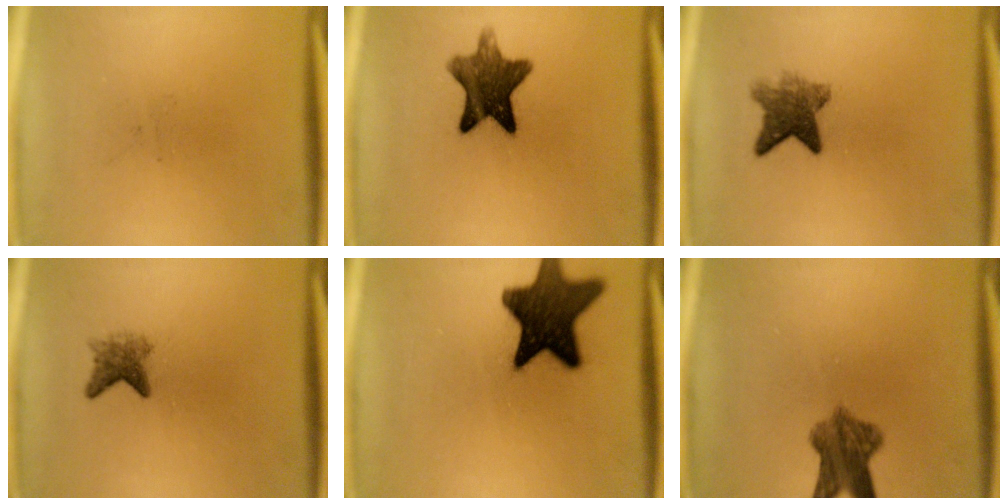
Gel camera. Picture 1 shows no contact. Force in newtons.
{"total": 10.3}
{"total": 5.6}
{"total": 2.9}
{"total": 14.9}
{"total": 6.8}